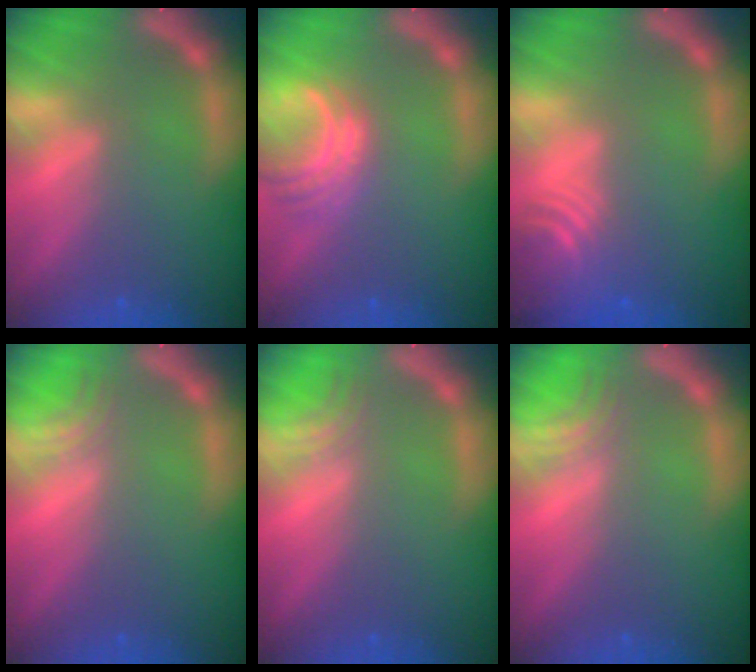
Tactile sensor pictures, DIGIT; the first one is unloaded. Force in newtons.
{"total": 4.5}
{"total": 6.0}
{"total": 2.0}
{"total": 2.0}
{"total": 2.5}